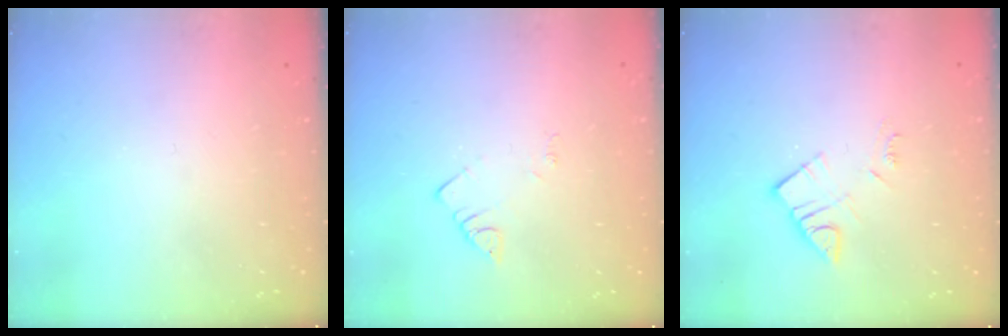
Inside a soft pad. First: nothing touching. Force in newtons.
{"total": 2.2, "press": 2.2, "slide": 0.4}
{"total": 6.4, "press": 6.4, "slide": 0.4}